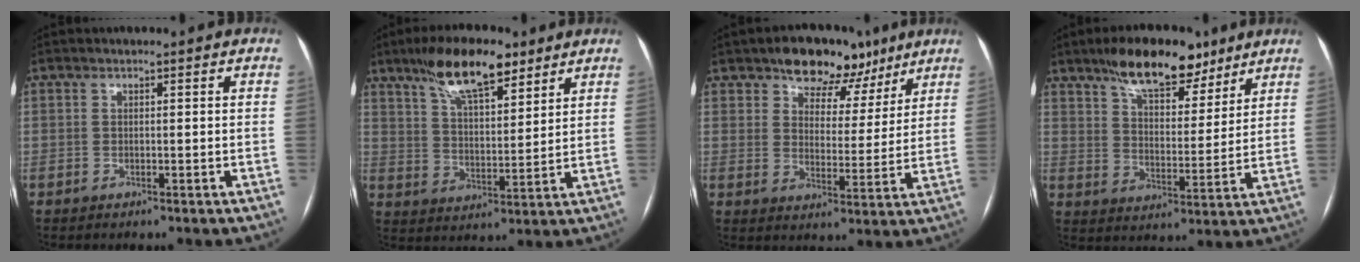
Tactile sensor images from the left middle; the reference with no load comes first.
{"total": 12.2, "force": [8.6, 3.6, 7.9], "torque": [-0.144, 0.011, 0.152]}
{"total": 10.0, "force": [7.2, 5.7, 4.0], "torque": [-0.045, 0.013, 0.107]}
{"total": 12.9, "force": [9.5, 4.9, 7.2], "torque": [-0.111, 0.010, 0.154]}